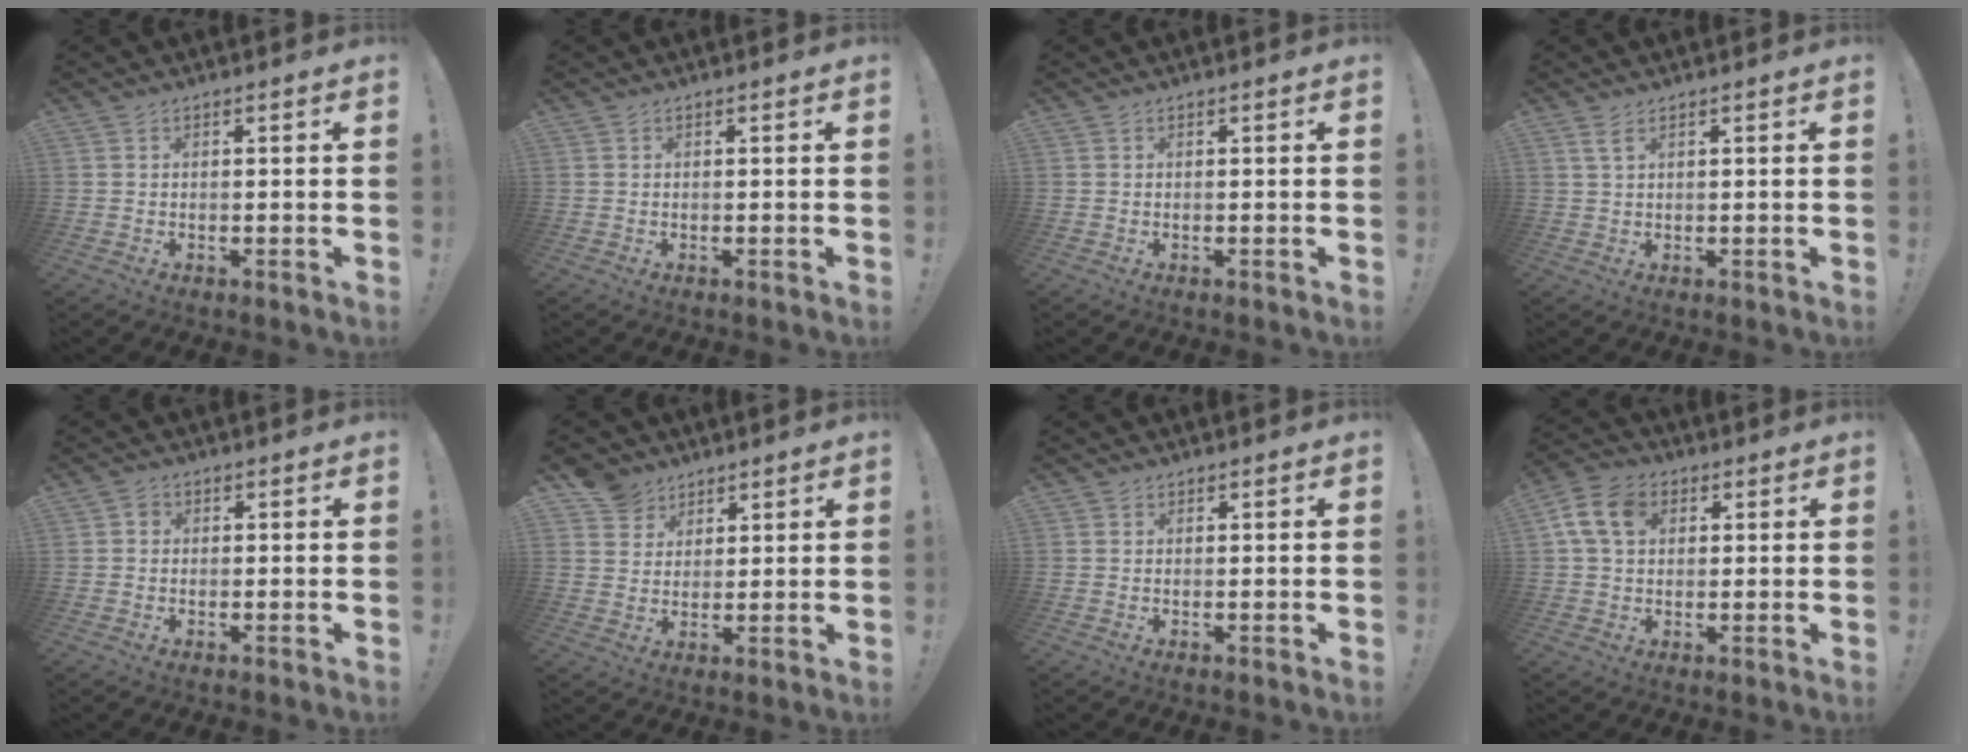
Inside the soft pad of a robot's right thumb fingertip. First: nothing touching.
{"total": 0.0}
{"total": 0.0}
{"total": 2.8, "force": [1.4, 0.9, 2.2], "torque": [-0.037, -0.002, 0.026]}
{"total": 1.6, "force": [-0.1, 1.4, 0.7], "torque": [-0.014, 0.006, -0.002]}
{"total": 6.9, "force": [4.7, 5.0, 0.5], "torque": [-0.014, -0.032, 0.095]}
{"total": 0.6, "force": [0.4, 0.4, -0.2], "torque": [0.003, 0.000, 0.009]}
{"total": 10.5, "force": [3.1, 7.3, 6.9], "torque": [-0.130, 0.013, 0.064]}